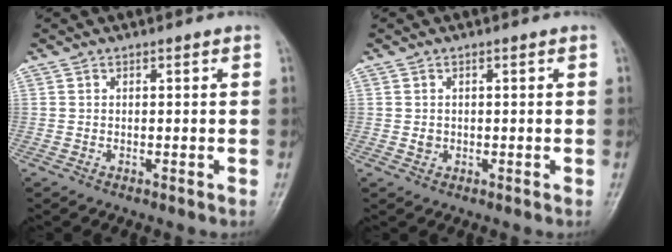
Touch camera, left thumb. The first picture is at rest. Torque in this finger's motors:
{"motor_torque": [-0.47, 0.30, -0.01, -0.02, 0.00]}